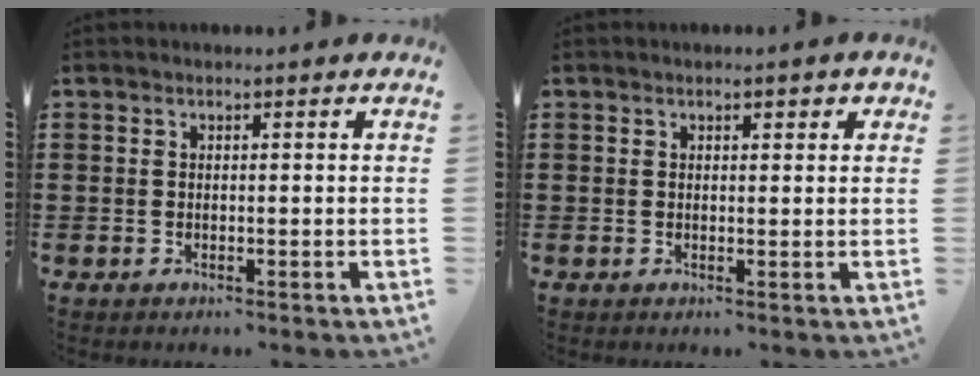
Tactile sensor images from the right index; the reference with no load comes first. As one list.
[{"total": 1.0, "force": [0.5, 0.6, 0.7], "torque": [-0.006, 0.003, 0.006]}]